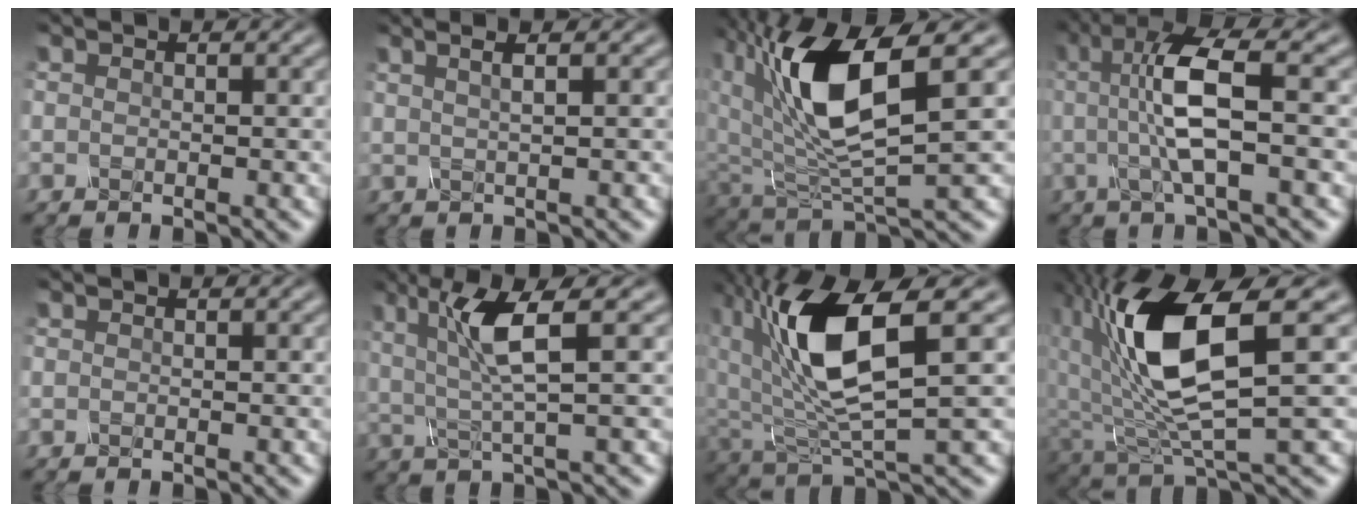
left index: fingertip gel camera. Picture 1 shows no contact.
{"total": 3.1, "force": [1.9, 1.1, 2.2], "torque": [-0.020, 0.029, 0.002]}
{"total": 8.7, "force": [2.8, 3.3, 7.6], "torque": [-0.164, -0.001, 0.057]}
{"total": 5.4, "force": [0.6, 0.7, 5.4], "torque": [-0.121, 0.016, 0.016]}
{"total": 0.0}
{"total": 4.1, "force": [1.5, 0.1, 3.9], "torque": [-0.097, 0.005, 0.039]}
{"total": 9.0, "force": [2.1, 3.0, 8.2], "torque": [-0.179, 0.004, 0.049]}
{"total": 9.9, "force": [2.1, 3.3, 9.2], "torque": [-0.205, -0.005, 0.055]}